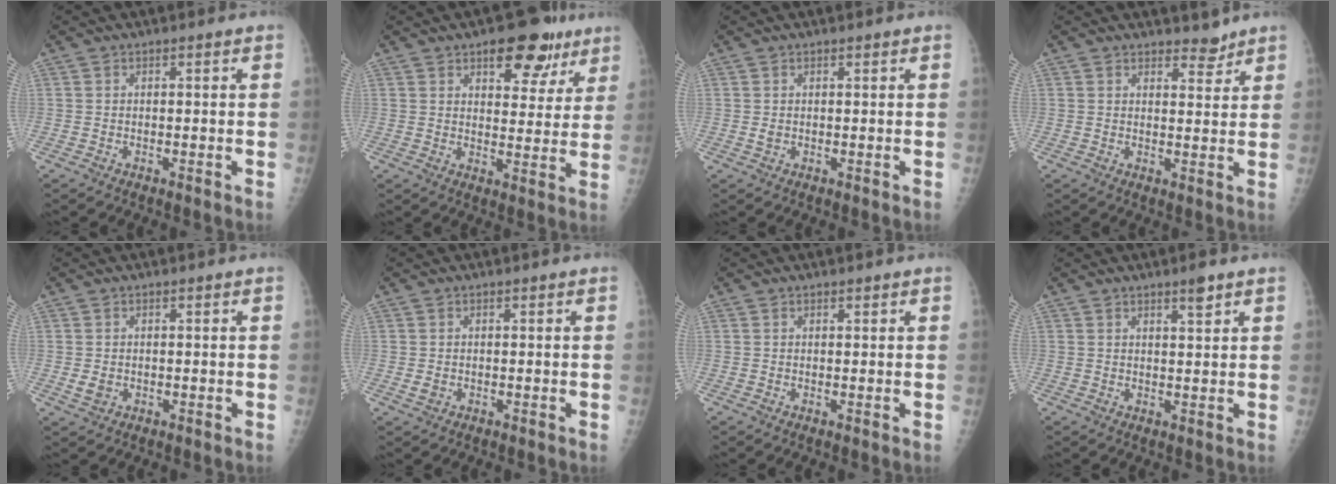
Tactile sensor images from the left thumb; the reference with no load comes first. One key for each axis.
{"total": 11.5, "fx": 6.9, "fy": 6.0, "fz": 7.0, "tx": -0.044, "ty": -0.029, "tz": 0.092}
{"total": 0.9, "fx": 0.3, "fy": 0.7, "fz": 0.5, "tx": -0.004, "ty": -0.002, "tz": 0.007}
{"total": 3.0, "fx": 2.7, "fy": 1.3, "fz": 0.6, "tx": 0.009, "ty": -0.021, "tz": 0.038}
{"total": 1.9, "fx": 0.0, "fy": 1.5, "fz": 1.1, "tx": -0.017, "ty": -0.003, "tz": 0.006}
{"total": 1.1, "fx": 0.1, "fy": 0.9, "fz": 0.6, "tx": -0.009, "ty": -0.001, "tz": 0.006}
{"total": 0.6, "fx": 0.5, "fy": 0.2, "fz": 0.2, "tx": -0.003, "ty": -0.004, "tz": 0.009}
{"total": 2.9, "fx": 2.0, "fy": 0.4, "fz": 1.9, "tx": -0.026, "ty": -0.015, "tz": 0.032}